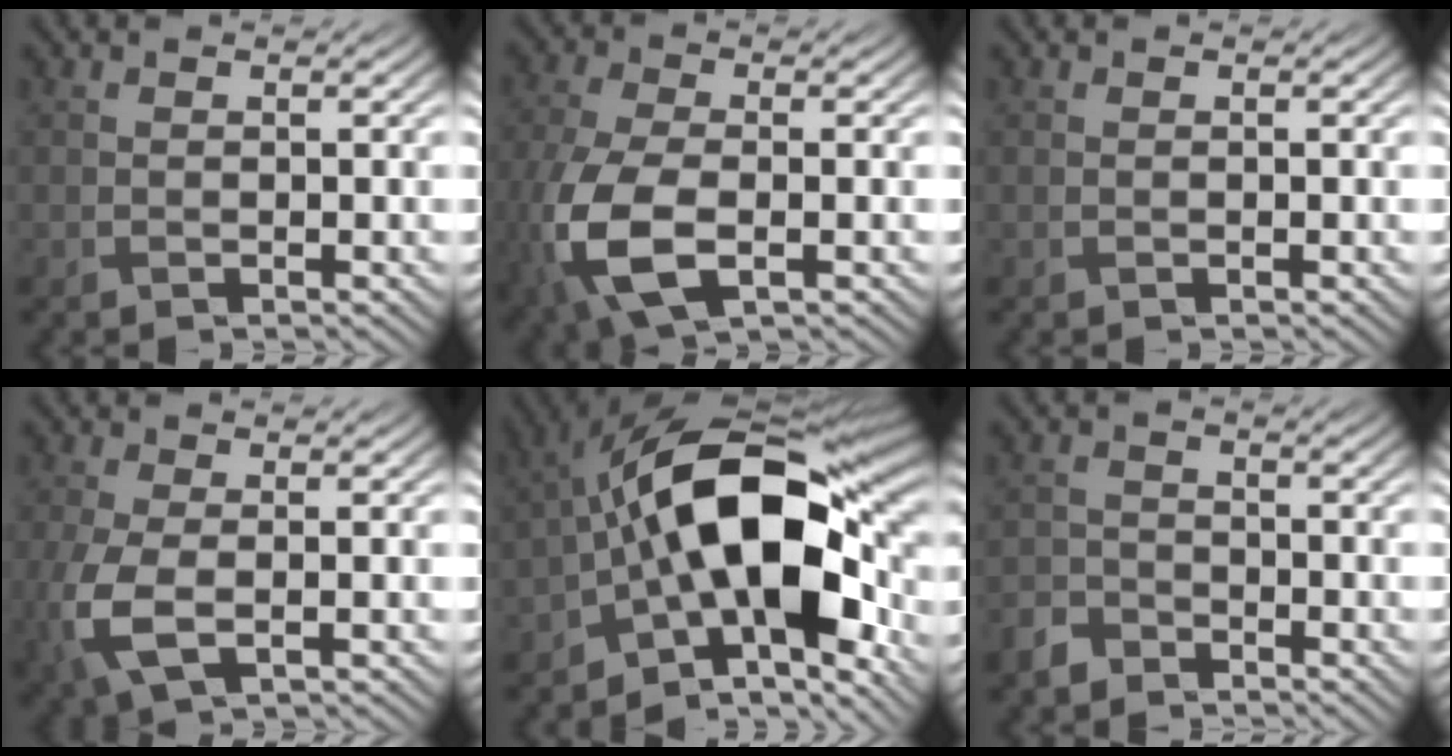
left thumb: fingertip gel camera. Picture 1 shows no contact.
{"total": 10.9, "force": [-2.9, 6.2, 8.5], "torque": [-0.246, -0.042, -0.045]}
{"total": 0.0}
{"total": 6.3, "force": [-1.4, 3.5, 5.1], "torque": [-0.146, -0.021, -0.020]}
{"total": 17.8, "force": [-3.2, 8.8, 15.1], "torque": [-0.222, 0.015, -0.070]}
{"total": 3.1, "force": [-2.6, 1.5, 0.8], "torque": [-0.019, -0.005, -0.066]}